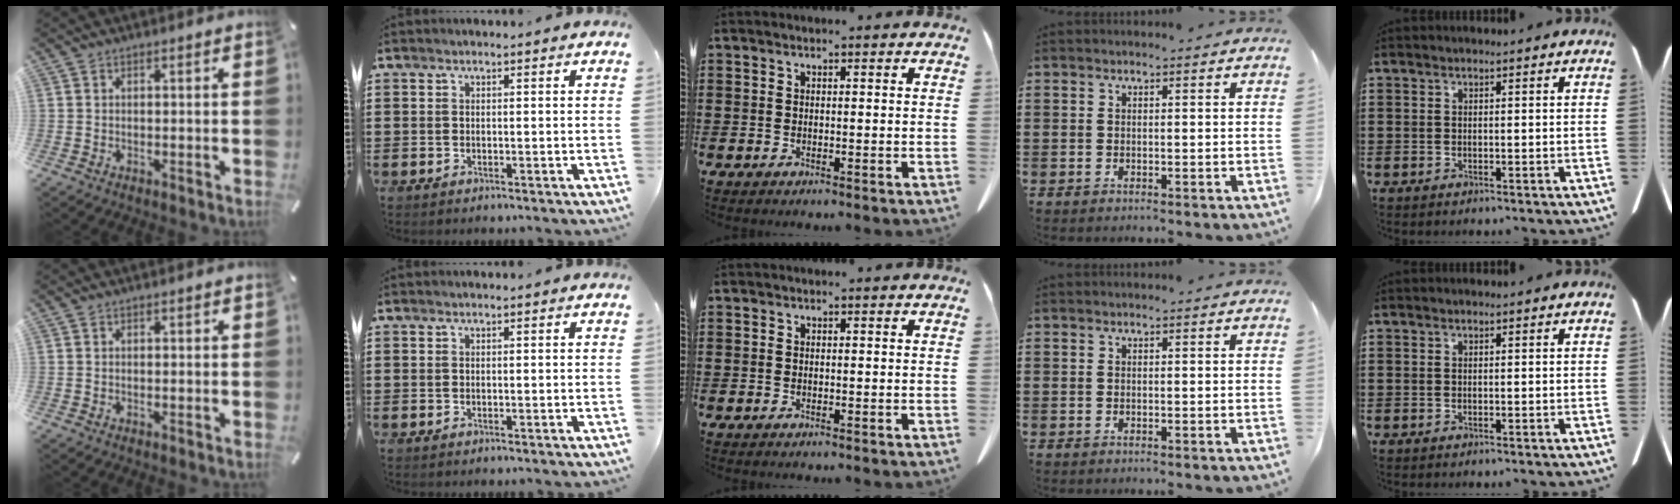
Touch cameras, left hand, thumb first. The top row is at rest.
{}